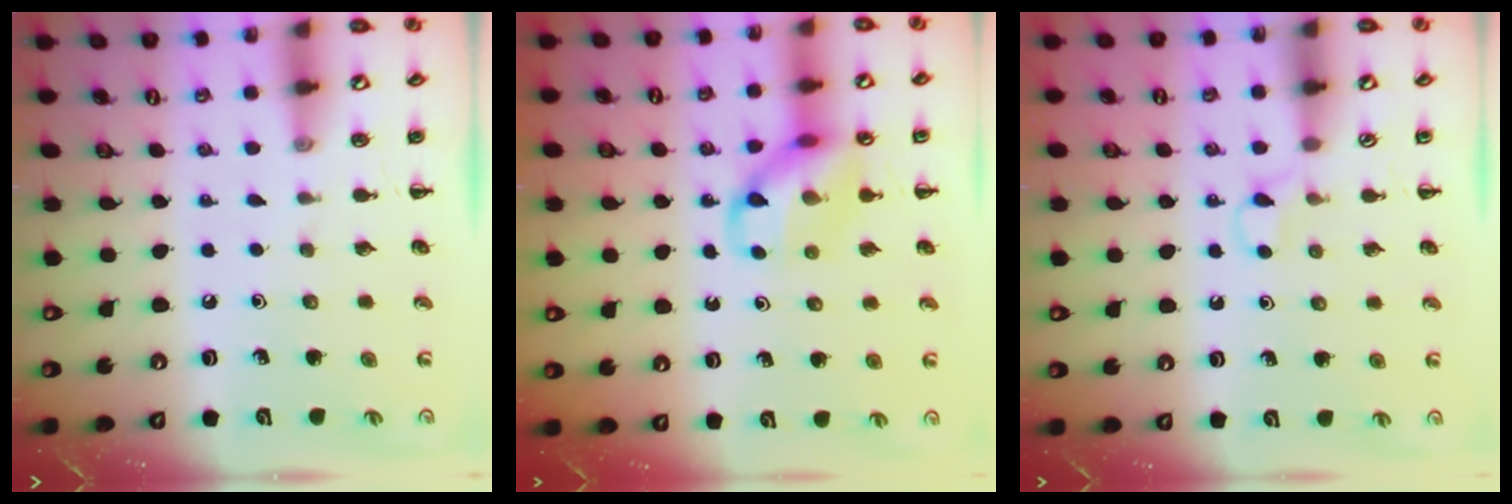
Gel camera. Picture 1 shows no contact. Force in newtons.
{"total": 11.7, "press": 11.6, "slide": 1.6}
{"total": 2.6, "press": 2.5, "slide": 0.9}